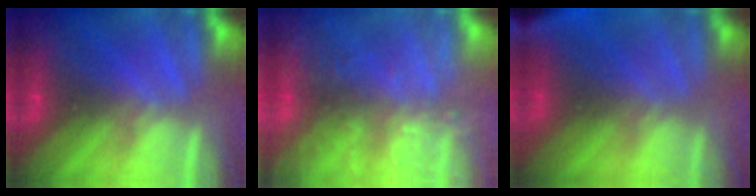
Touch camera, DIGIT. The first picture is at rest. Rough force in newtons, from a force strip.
{"total": 7.2}
{"total": 8.0}